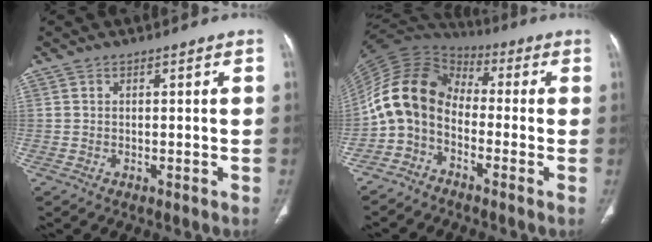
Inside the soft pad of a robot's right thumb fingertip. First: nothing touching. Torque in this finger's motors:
{"motor_torque": [2.24, 2.54, 1.63, -0.90, 0.20]}